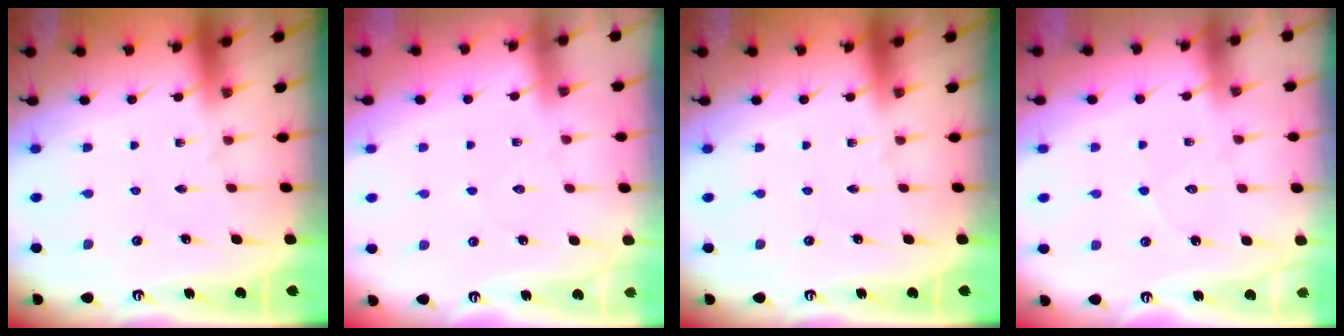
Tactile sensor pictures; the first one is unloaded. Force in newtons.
{"total": 4.6, "press": 4.5, "slide": 0.6}
{"total": 0.0}
{"total": 5.1, "press": 5.0, "slide": 0.4}